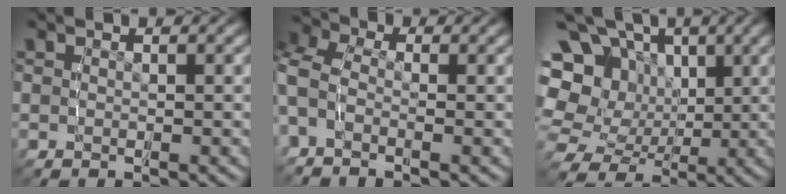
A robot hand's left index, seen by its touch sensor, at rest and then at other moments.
{"total": 6.4, "force": [-0.3, 5.3, 3.6], "torque": [-0.090, 0.001, -0.022]}
{"total": 15.8, "force": [2.3, 13.2, 8.4], "torque": [-0.169, -0.041, 0.045]}